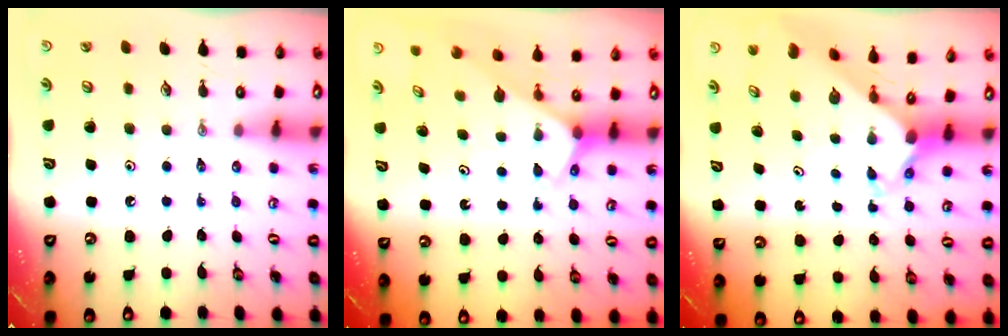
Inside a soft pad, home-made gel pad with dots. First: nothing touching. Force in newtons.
{"total": 2.4, "press": 2.4, "slide": 0.2}
{"total": 2.8, "press": 2.7, "slide": 0.2}